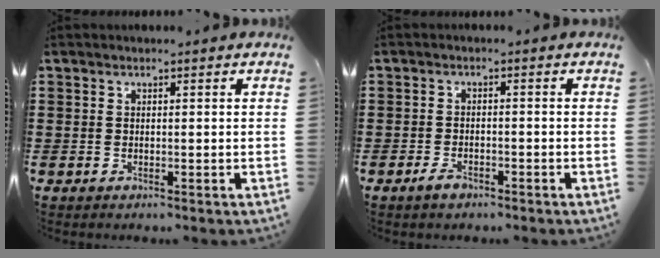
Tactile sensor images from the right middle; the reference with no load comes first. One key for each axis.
{"total": 2.0, "fx": -1.4, "fy": 0.8, "fz": 1.2, "tx": -0.030, "ty": -0.002, "tz": -0.029}